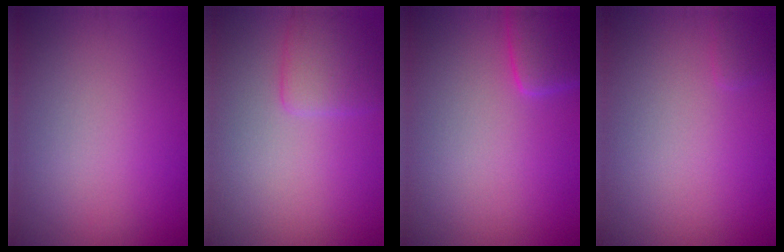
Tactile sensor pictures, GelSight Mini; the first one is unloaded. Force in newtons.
{"total": 2.7, "press": 2.7, "slide": 0.2}
{"total": 3.4, "press": 3.4, "slide": 0.2}
{"total": 0.8, "press": 0.8, "slide": 0.1}